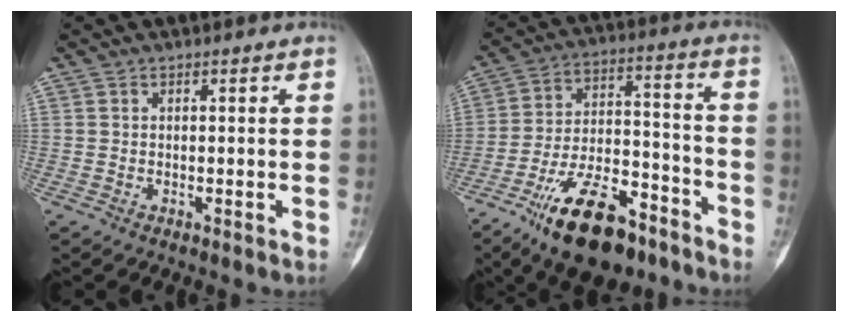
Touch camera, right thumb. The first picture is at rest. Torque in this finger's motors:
{"motor_torque": [1.18, 0.04, 1.43, -1.35, 0.13]}